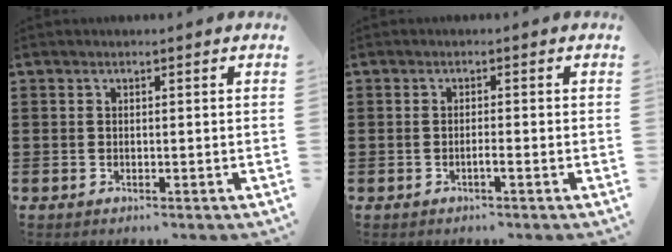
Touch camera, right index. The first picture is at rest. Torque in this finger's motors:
{"motor_torque": [0.29, 0.21, 0.03, 0.03]}